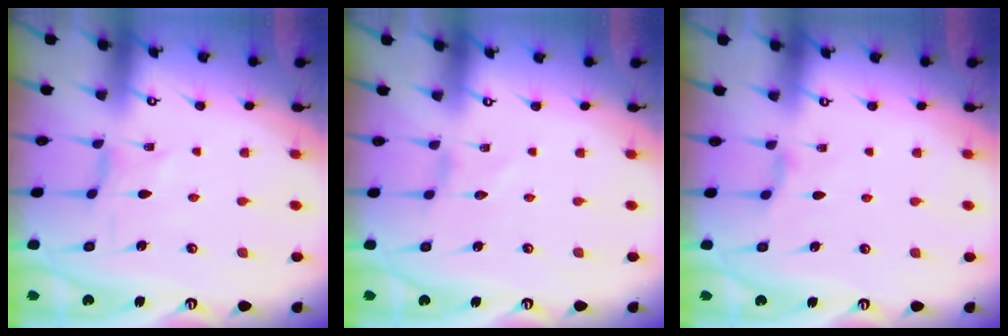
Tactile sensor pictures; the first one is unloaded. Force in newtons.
{"total": 0.0}
{"total": 2.7, "press": 2.6, "slide": 0.5}